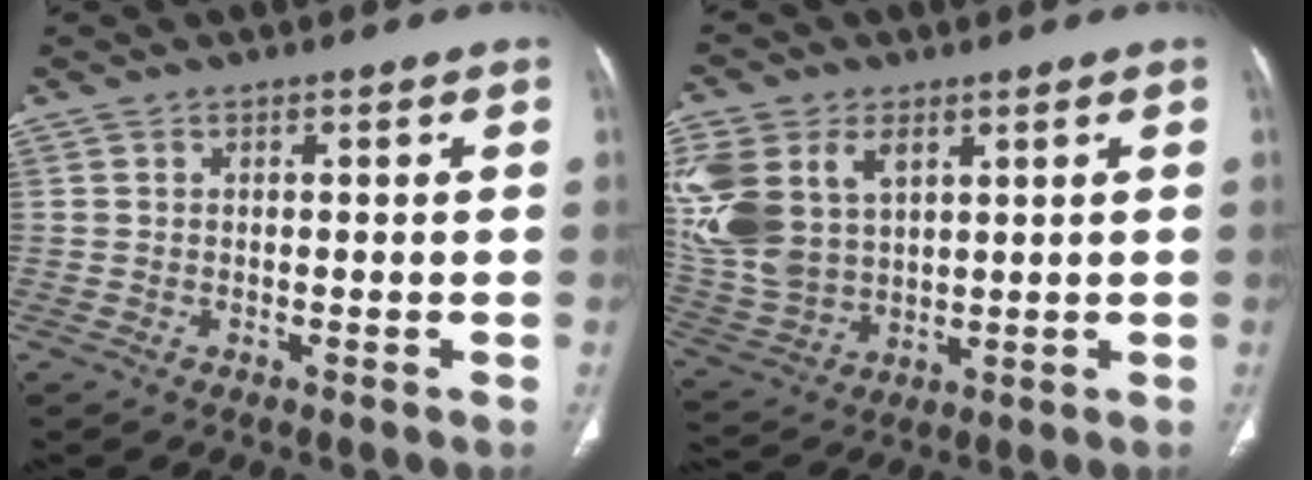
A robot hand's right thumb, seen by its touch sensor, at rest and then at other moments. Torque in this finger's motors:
{"motor_torque": [0.86, 3.22, 1.14, 1.34, 0.19]}